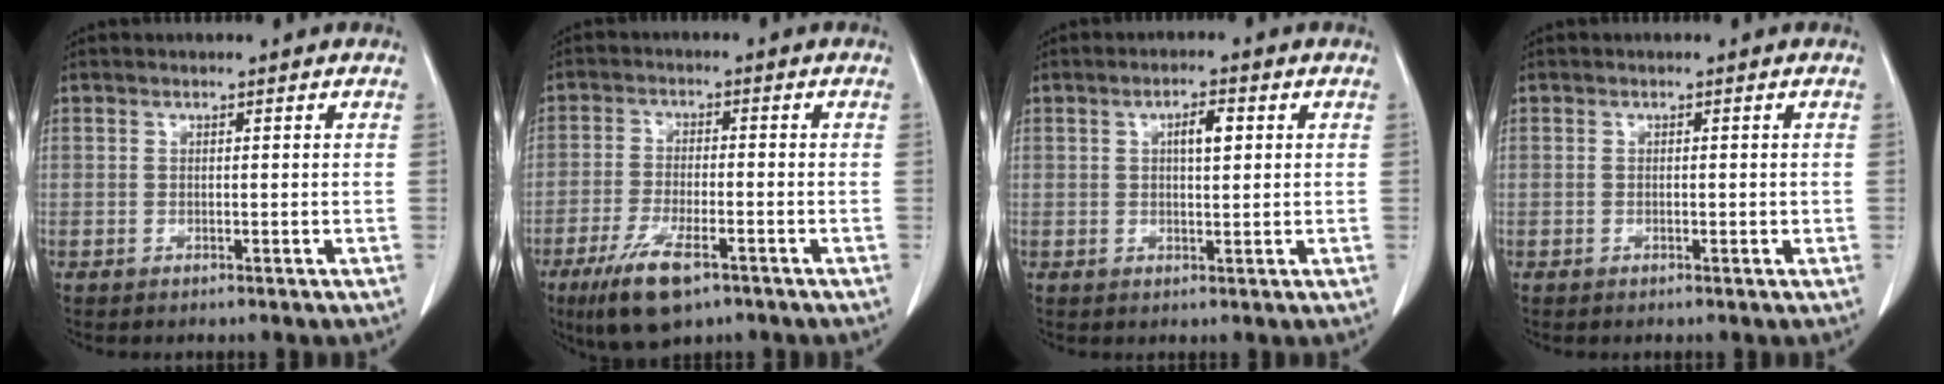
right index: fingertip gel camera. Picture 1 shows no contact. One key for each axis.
{"total": 8.9, "fx": -5.4, "fy": 2.4, "fz": 6.7, "tx": -0.129, "ty": -0.018, "tz": -0.089}
{"total": 3.4, "fx": 0.9, "fy": 1.0, "fz": 3.1, "tx": -0.051, "ty": 0.003, "tz": 0.013}
{"total": 0.7, "fx": -0.1, "fy": 0.4, "fz": 0.5, "tx": -0.005, "ty": 0.001, "tz": 0.000}